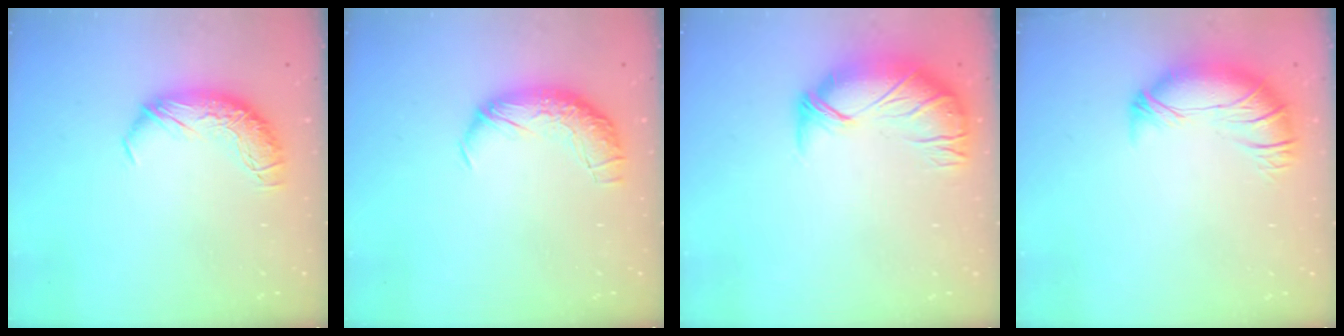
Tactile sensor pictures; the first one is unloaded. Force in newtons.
{"total": 2.3, "press": 1.0, "slide": 2.1}
{"total": 2.8, "press": 0.9, "slide": 2.6}
{"total": 3.3, "press": 2.0, "slide": 2.6}